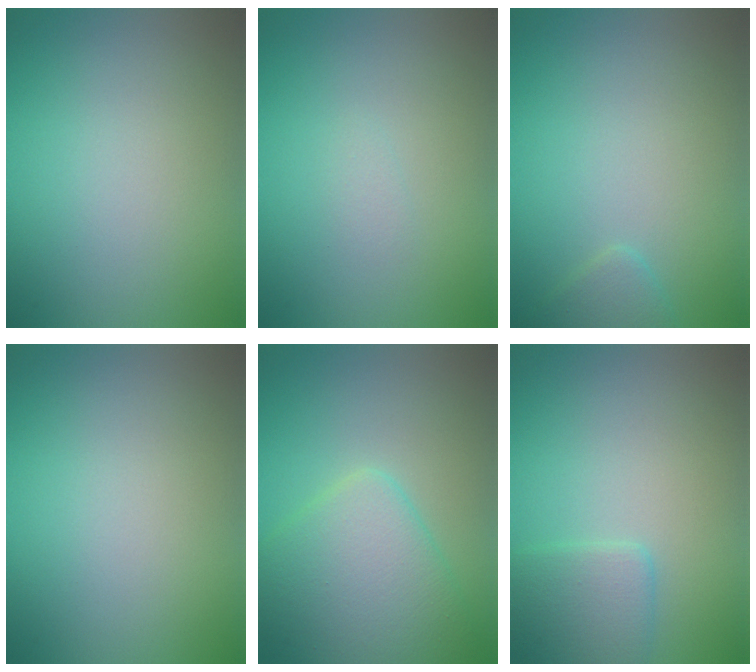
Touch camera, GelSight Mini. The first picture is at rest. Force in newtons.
{"total": 0.5, "press": 0.5, "slide": 0.1}
{"total": 1.4, "press": 1.4, "slide": 0.1}
{"total": 0.0}
{"total": 5.7, "press": 5.7, "slide": 0.2}
{"total": 2.6, "press": 2.6, "slide": 0.1}